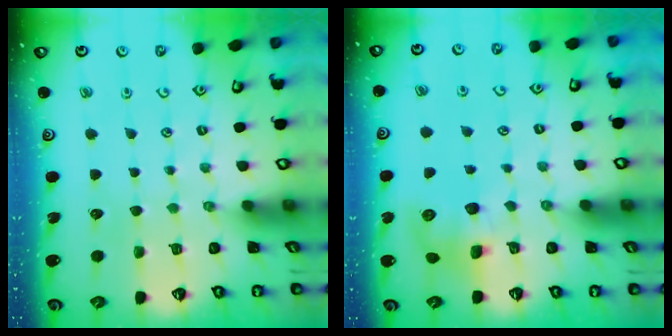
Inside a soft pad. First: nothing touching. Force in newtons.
{"total": 8.2, "press": 8.1, "slide": 0.3}